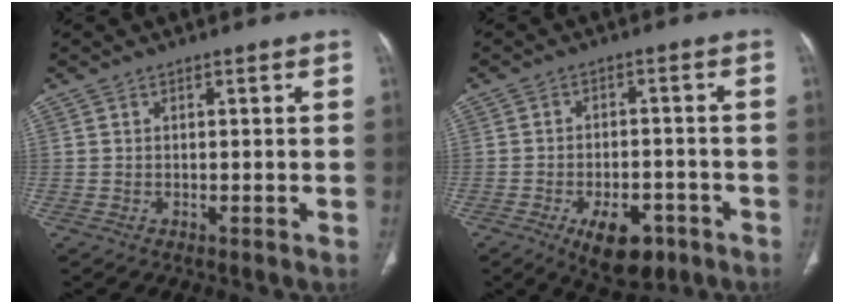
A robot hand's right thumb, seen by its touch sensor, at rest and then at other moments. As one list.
[{"total": 10.0, "force": [-5.3, 5.3, 6.6], "torque": [-0.081, 0.020, -0.072]}]